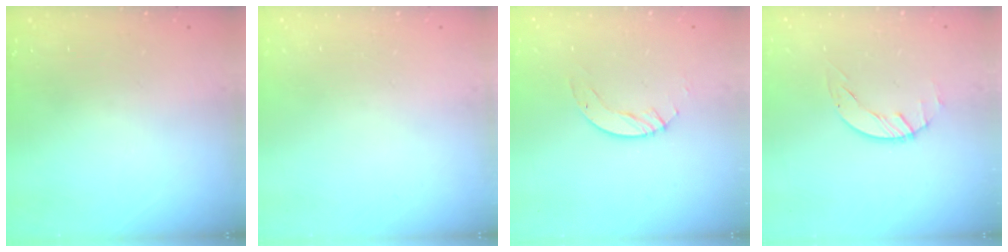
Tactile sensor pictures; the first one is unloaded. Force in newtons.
{"total": 0.0}
{"total": 3.0, "press": 3.0, "slide": 0.2}
{"total": 1.5, "press": 1.4, "slide": 0.3}